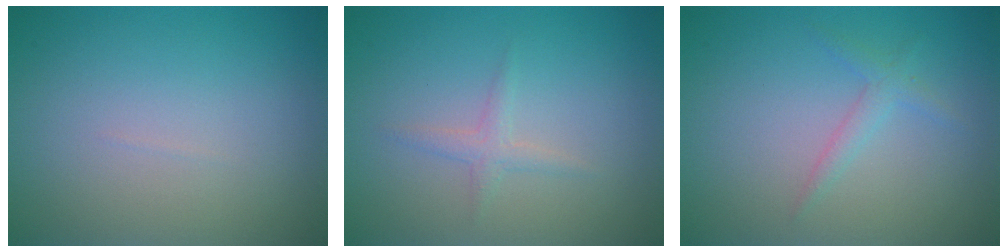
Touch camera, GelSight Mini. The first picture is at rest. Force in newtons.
{"total": 1.2, "press": 1.2, "slide": 0.0}
{"total": 1.4, "press": 1.4, "slide": 0.0}